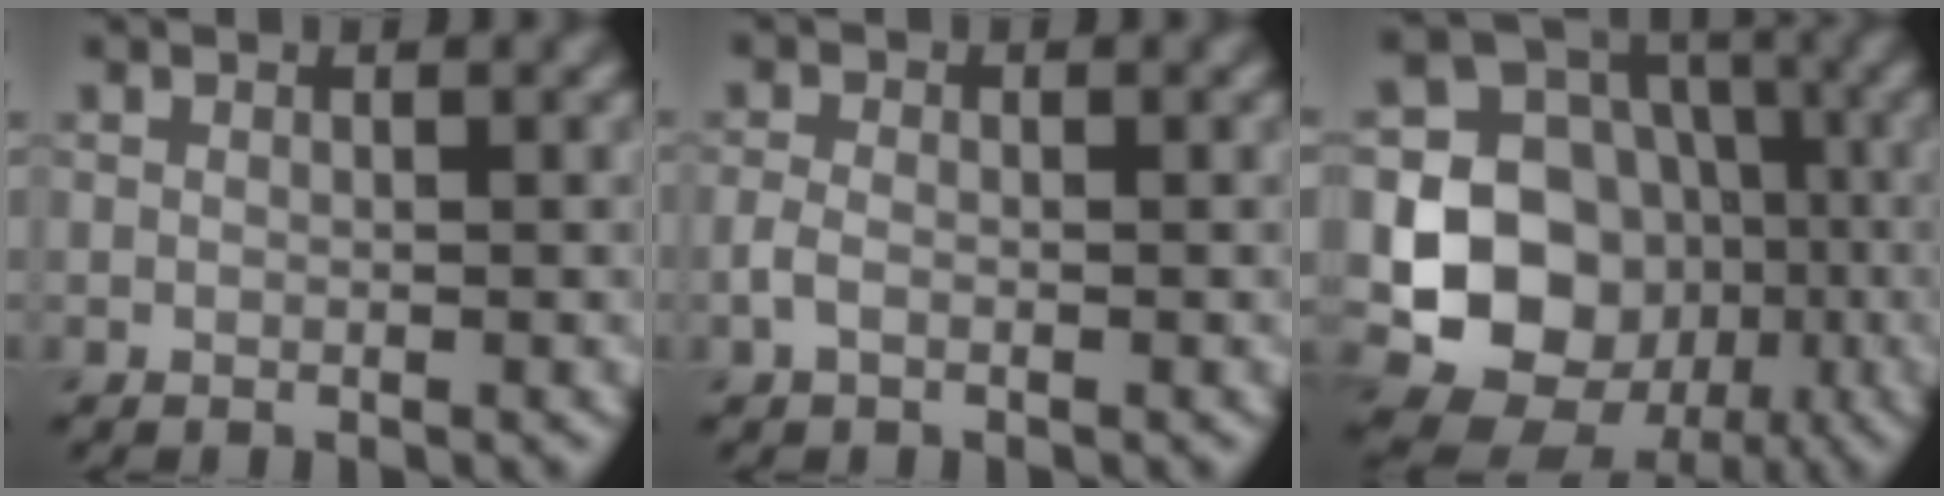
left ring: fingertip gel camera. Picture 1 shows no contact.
{"total": 1.4, "force": [-0.7, 0.7, 0.9], "torque": [-0.022, 0.001, -0.018]}
{"total": 12.6, "force": [-2.2, 11.1, 5.5], "torque": [-0.100, -0.016, -0.065]}